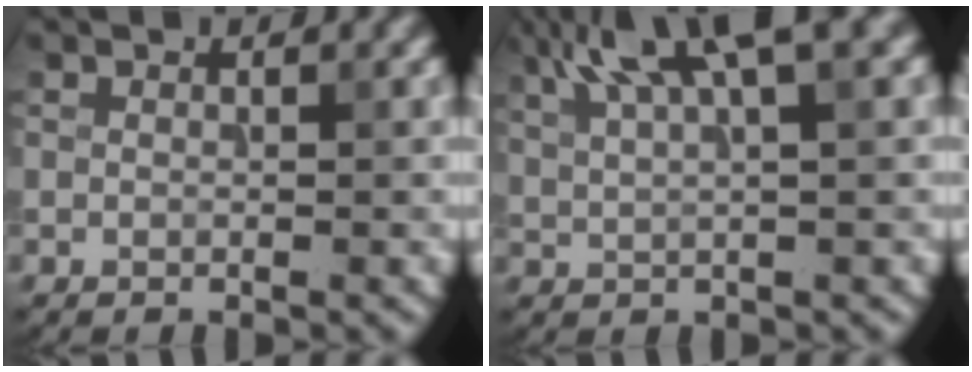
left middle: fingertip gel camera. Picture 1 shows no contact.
{"total": 8.0, "force": [4.6, 2.0, 6.2], "torque": [-0.101, 0.023, 0.077]}